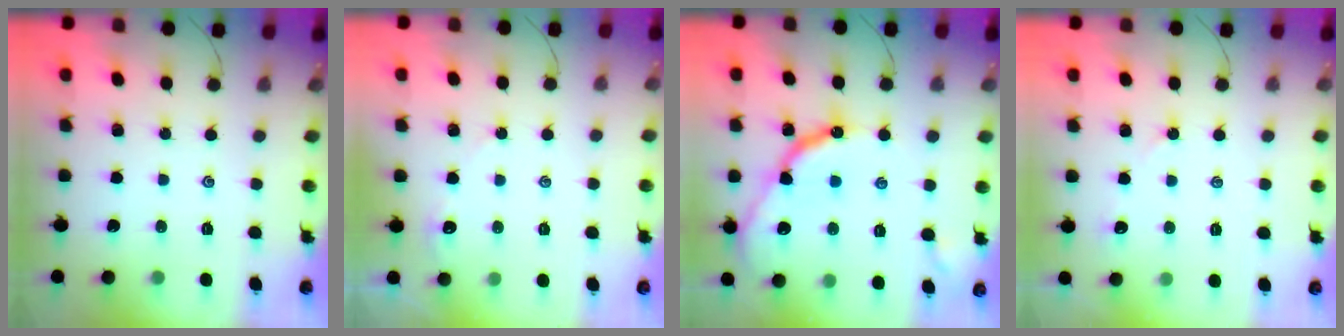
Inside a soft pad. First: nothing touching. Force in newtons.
{"total": 2.2, "press": 2.2, "slide": 0.3}
{"total": 13.8, "press": 13.8, "slide": 1.3}
{"total": 2.9, "press": 2.8, "slide": 0.6}